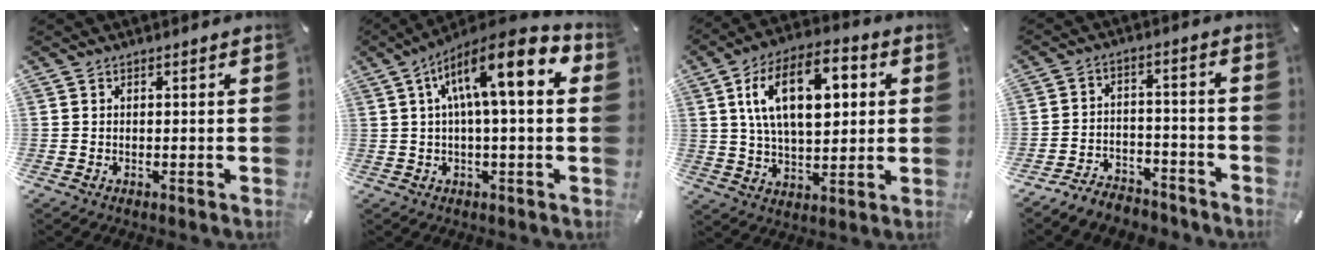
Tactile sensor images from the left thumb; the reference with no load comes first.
{"total": 15.2, "force": [4.9, 3.9, 13.8], "torque": [-0.226, -0.019, 0.077]}
{"total": 17.8, "force": [5.6, 9.5, 14.0], "torque": [-0.250, 0.003, 0.089]}
{"total": 6.9, "force": [-5.9, 3.1, 1.7], "torque": [-0.017, 0.035, -0.112]}